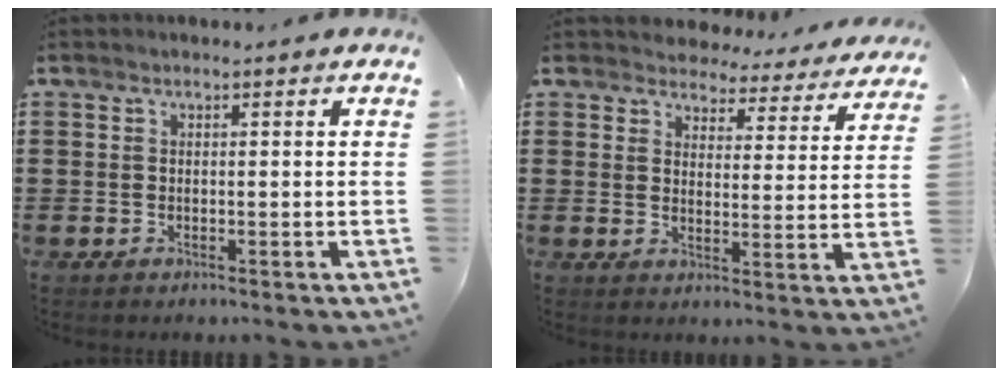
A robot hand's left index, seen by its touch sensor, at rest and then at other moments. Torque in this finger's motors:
{"motor_torque": [2.14, 0.00, 0.28, 0.00]}